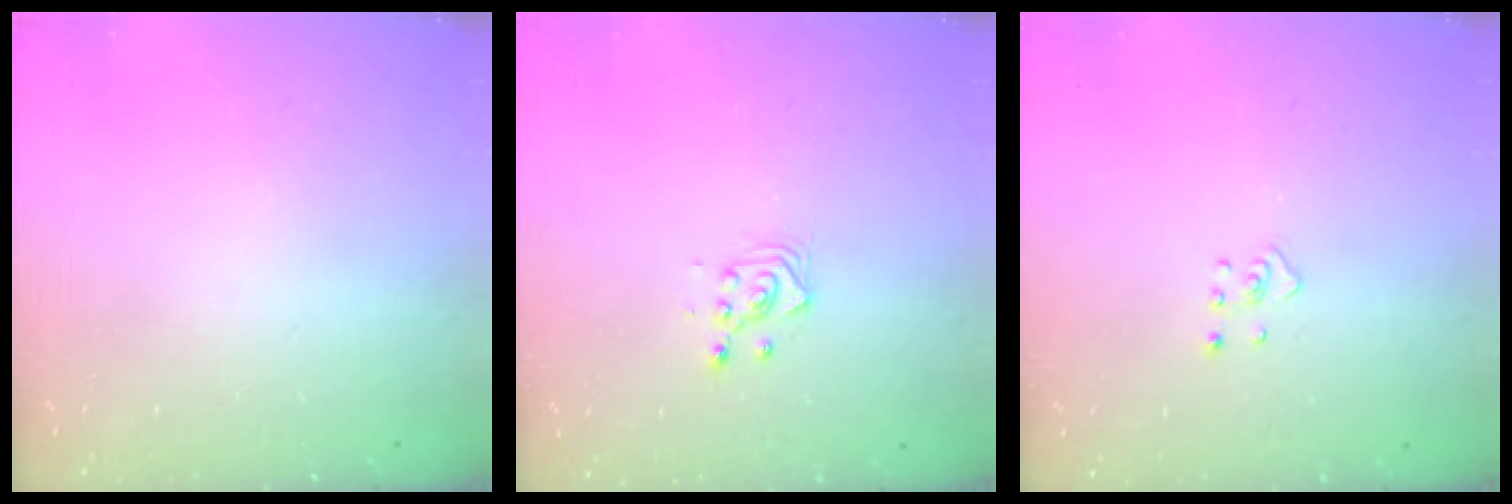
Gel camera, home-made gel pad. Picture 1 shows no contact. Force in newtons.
{"total": 3.4, "press": 3.1, "slide": 1.2}
{"total": 2.4, "press": 2.3, "slide": 0.4}